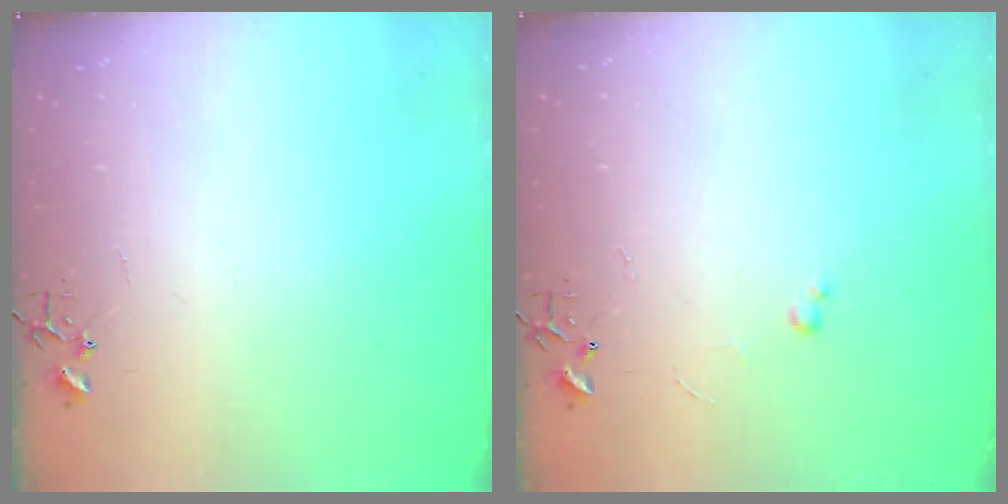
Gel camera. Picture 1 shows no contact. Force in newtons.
{"total": 2.6, "press": 2.6, "slide": 0.4}